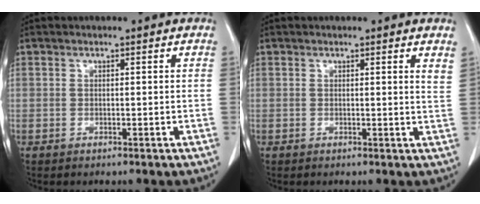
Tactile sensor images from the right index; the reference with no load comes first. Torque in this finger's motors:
{"motor_torque": [0.02, 0.01, 0.03, 0.00]}